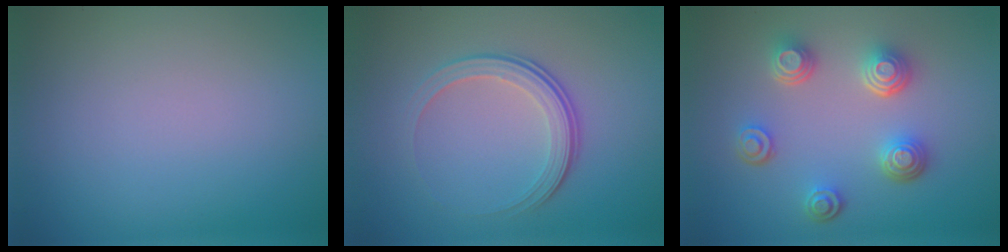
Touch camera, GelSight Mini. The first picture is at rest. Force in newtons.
{"total": 3.6, "press": 2.5, "slide": 2.5}
{"total": 4.4, "press": 3.4, "slide": 2.8}